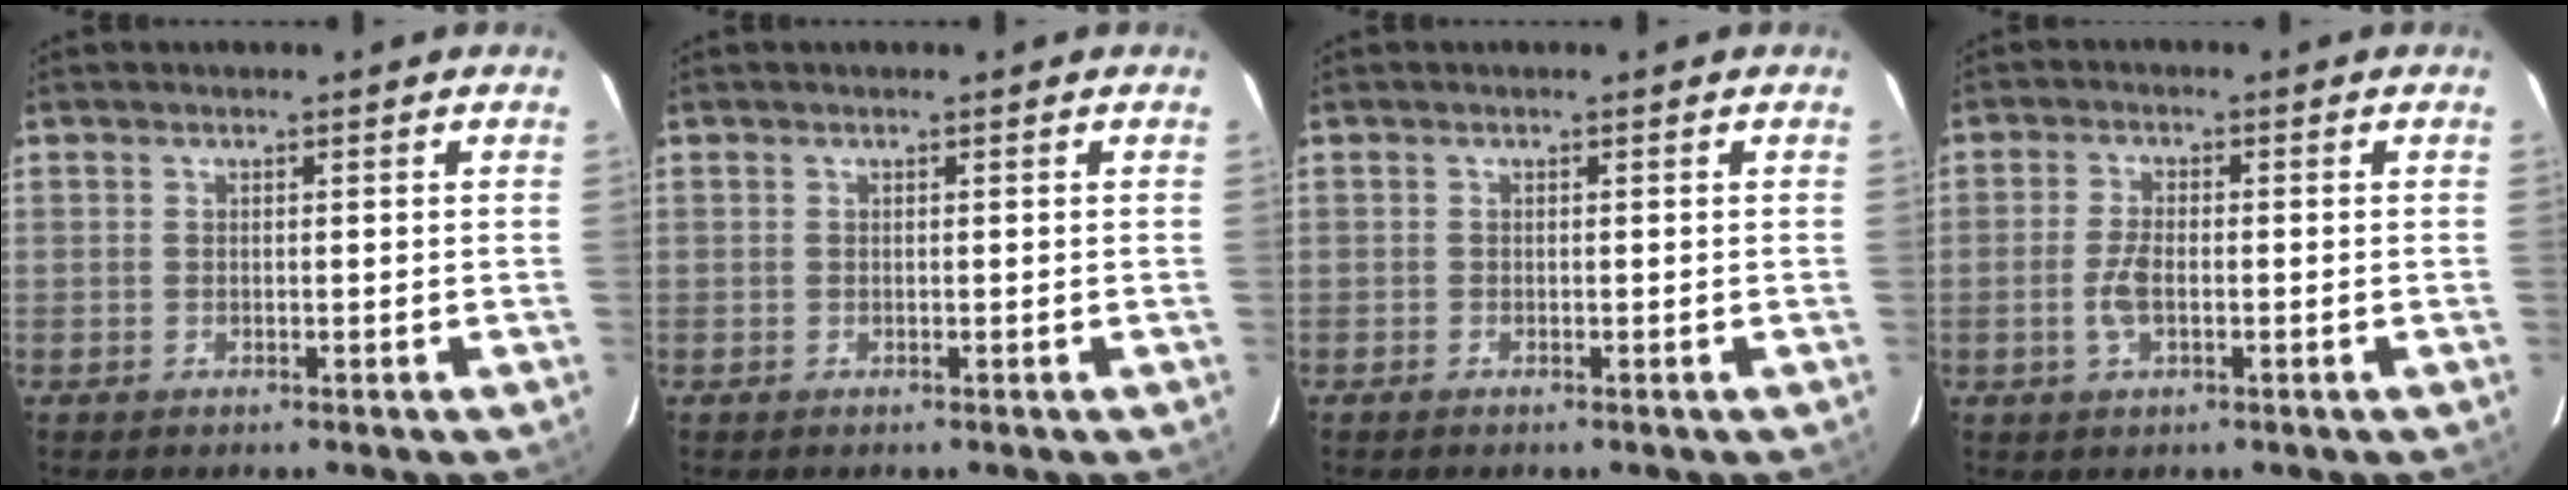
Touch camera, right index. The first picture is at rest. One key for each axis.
{"total": 0.0}
{"total": 0.0}
{"total": 4.3, "fx": -1.2, "fy": 1.9, "fz": 3.6, "tx": -0.079, "ty": 0.001, "tz": -0.023}